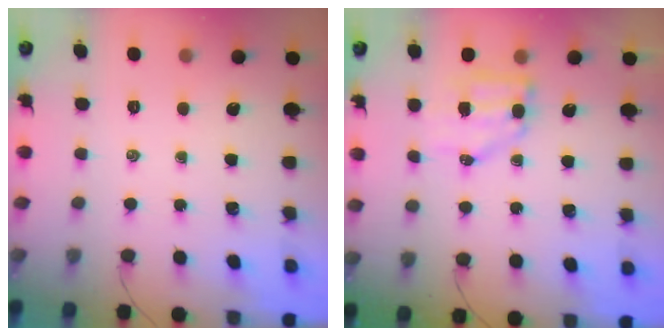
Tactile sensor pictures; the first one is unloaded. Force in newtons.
{"total": 6.4, "press": 6.4, "slide": 0.9}